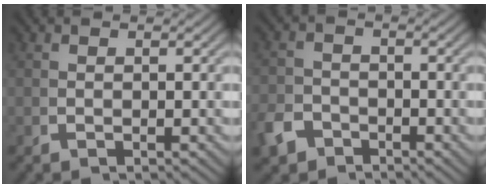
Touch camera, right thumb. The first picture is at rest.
{"total": 3.2, "force": [-2.6, 1.8, 0.4], "torque": [-0.005, -0.013, -0.042]}